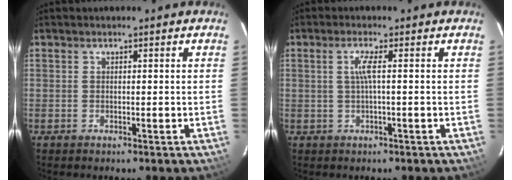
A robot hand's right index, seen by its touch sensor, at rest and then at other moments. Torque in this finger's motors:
{"motor_torque": [0.05, -0.01, 0.08, 0.07]}